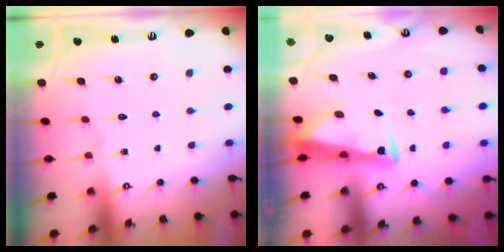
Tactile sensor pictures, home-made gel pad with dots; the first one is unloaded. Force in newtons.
{"total": 3.6, "press": 3.5, "slide": 0.9}